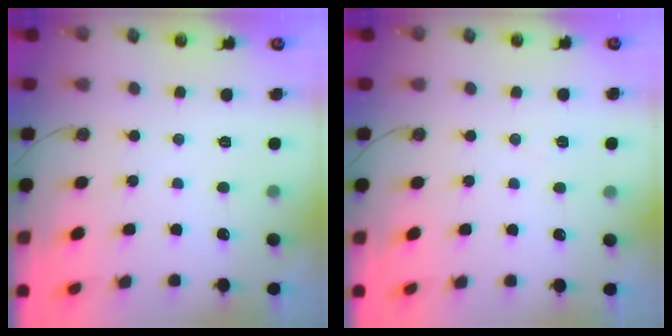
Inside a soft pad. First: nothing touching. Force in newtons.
{"total": 5.4, "press": 3.1, "slide": 4.4}